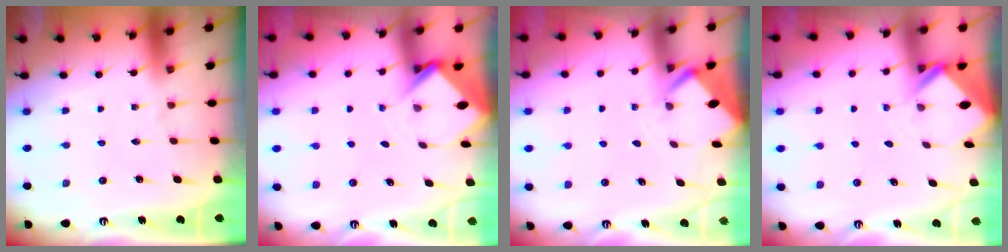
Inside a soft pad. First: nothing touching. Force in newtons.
{"total": 2.9, "press": 2.9, "slide": 0.2}
{"total": 2.4, "press": 2.4, "slide": 0.1}
{"total": 2.4, "press": 2.4, "slide": 0.2}